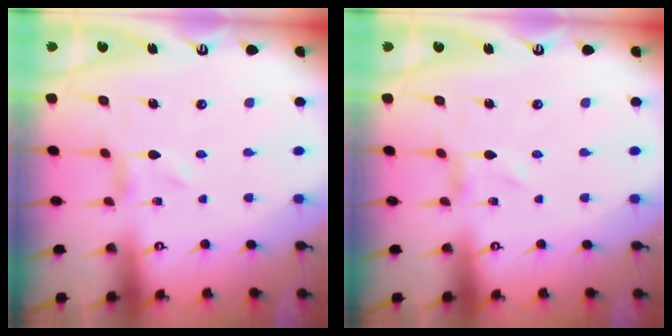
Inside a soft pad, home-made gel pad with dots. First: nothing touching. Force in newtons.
{"total": 0.0}